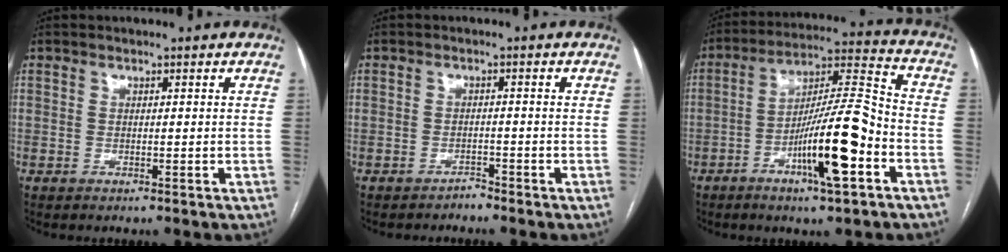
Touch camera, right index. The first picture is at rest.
{"total": 1.2, "force": [-1.2, 0.1, -0.3], "torque": [0.010, -0.002, -0.020]}
{"total": 14.7, "force": [-5.8, 1.1, 13.5], "torque": [-0.239, 0.002, -0.097]}